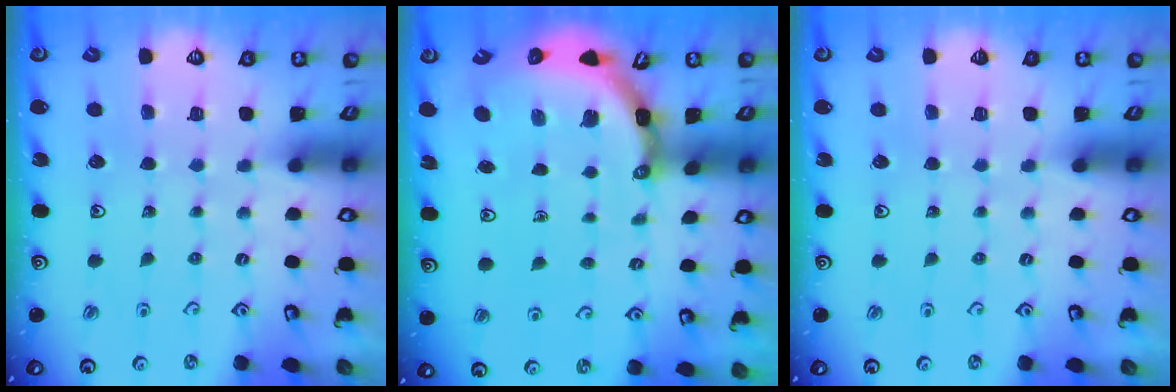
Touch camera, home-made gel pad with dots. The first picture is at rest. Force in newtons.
{"total": 5.7, "press": 5.7, "slide": 0.7}
{"total": 0.0}